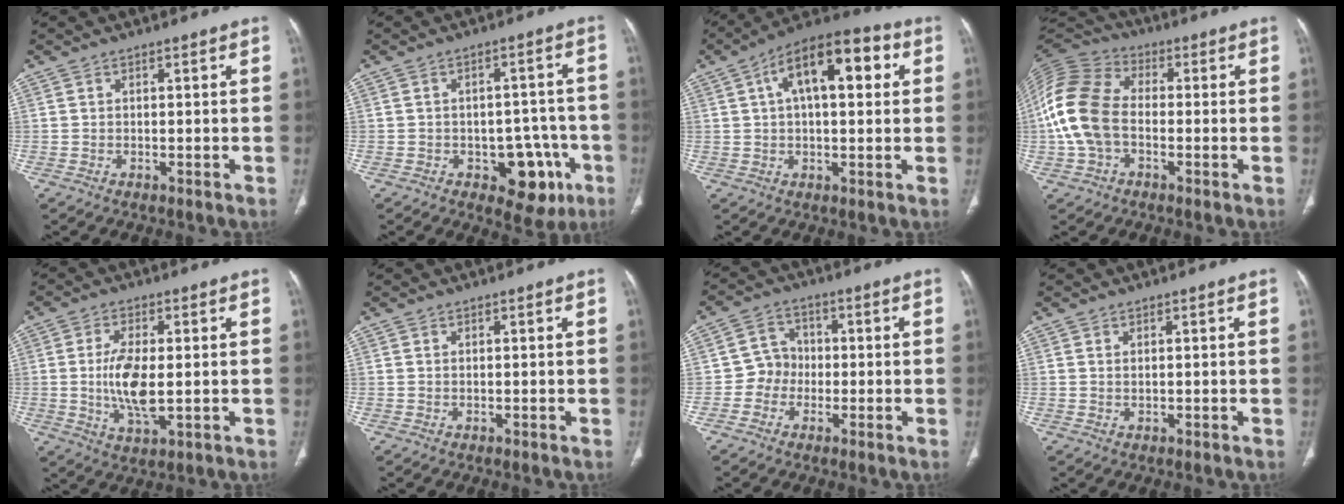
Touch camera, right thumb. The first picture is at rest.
{"total": 10.1, "force": [-4.2, 6.3, 6.7], "torque": [-0.042, 0.028, -0.045]}
{"total": 15.8, "force": [4.6, 7.3, 13.3], "torque": [-0.185, 0.029, 0.063]}
{"total": 14.6, "force": [-1.5, 9.8, 10.7], "torque": [-0.234, 0.033, -0.036]}
{"total": 9.2, "force": [-0.2, 3.8, 8.4], "torque": [-0.169, -0.013, -0.001]}
{"total": 0.0}
{"total": 5.4, "force": [-1.2, 5.0, 1.5], "torque": [0.004, 0.015, -0.033]}
{"total": 0.7, "force": [0.3, 0.3, 0.5], "torque": [-0.010, -0.001, 0.008]}